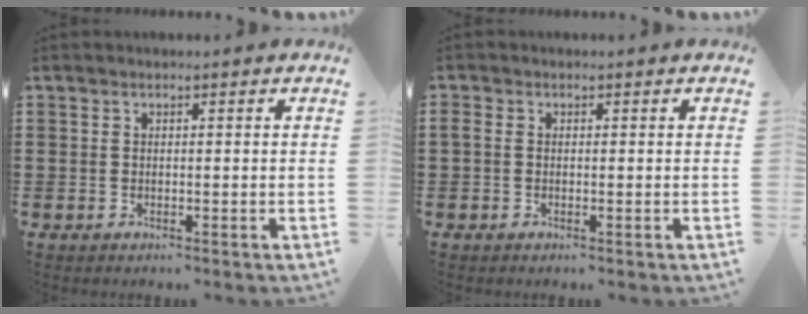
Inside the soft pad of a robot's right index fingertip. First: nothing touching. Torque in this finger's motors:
{"motor_torque": [1.27, 0.42, 0.06, 0.07]}